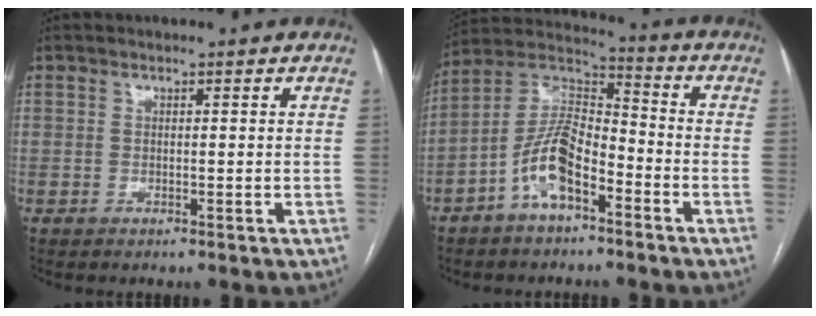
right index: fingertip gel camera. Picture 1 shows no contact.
{"total": 10.8, "force": [-5.2, 4.2, 8.5], "torque": [-0.182, 0.024, -0.098]}